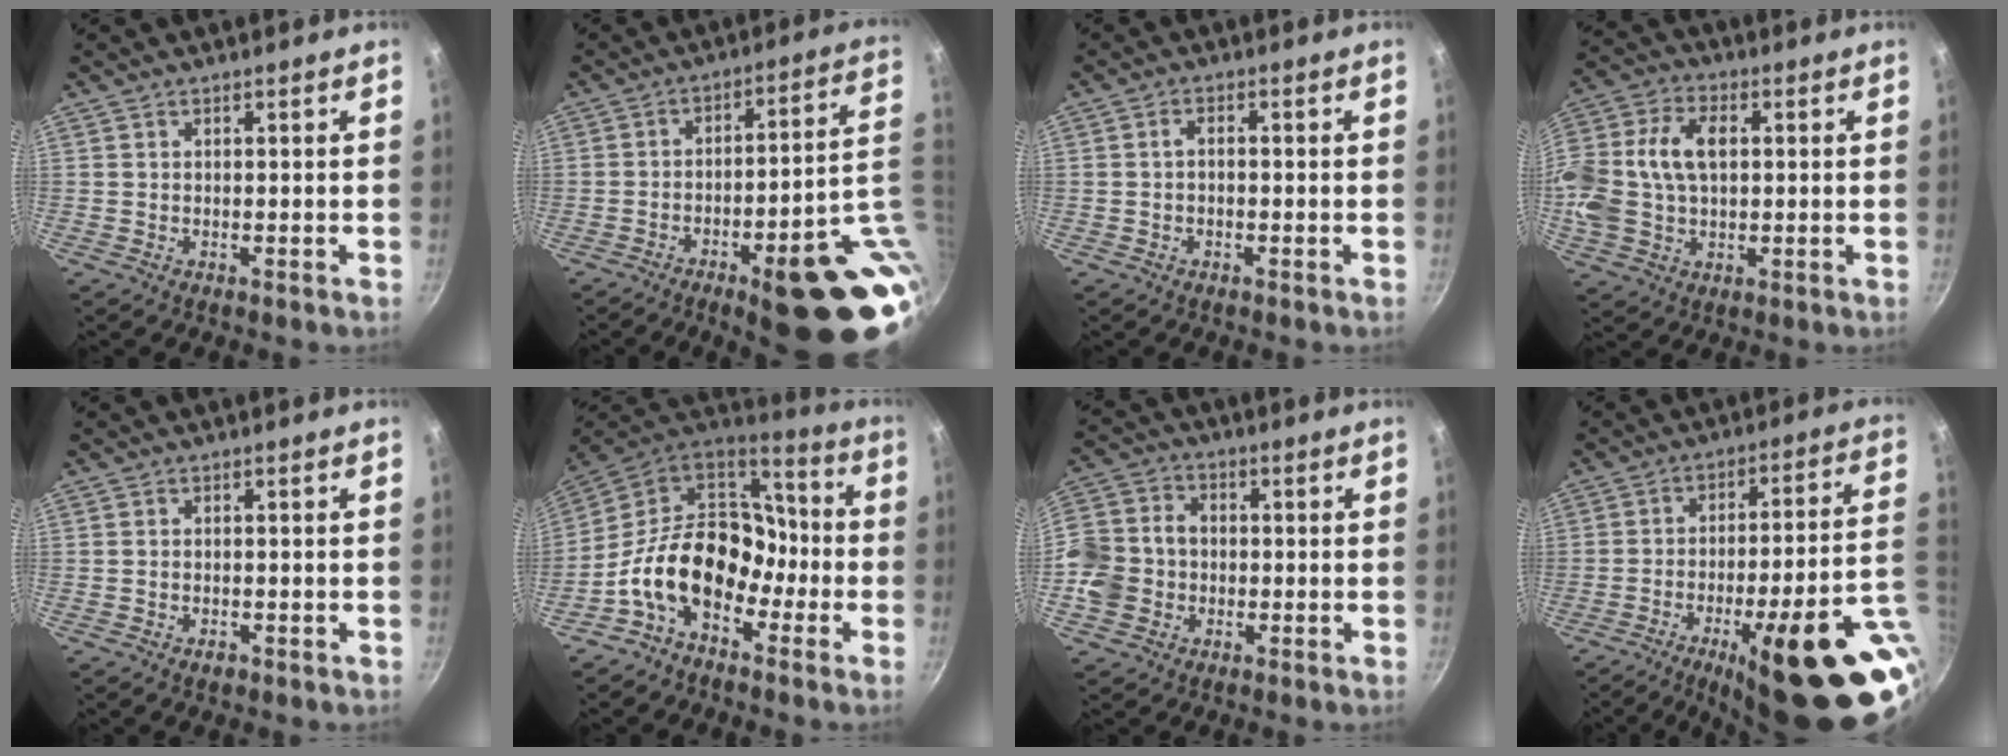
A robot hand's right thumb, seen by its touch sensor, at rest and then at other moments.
{"total": 21.6, "force": [-5.4, 6.6, 19.9], "torque": [-0.199, 0.017, -0.063]}
{"total": 1.9, "force": [-0.5, 1.1, 1.4], "torque": [-0.027, 0.014, -0.011]}
{"total": 18.0, "force": [1.7, 12.3, 13.1], "torque": [-0.282, 0.034, 0.026]}
{"total": 1.5, "force": [-0.9, 0.8, 0.8], "torque": [-0.014, 0.003, -0.013]}
{"total": 18.3, "force": [-6.3, 12.4, 11.8], "torque": [-0.160, 0.070, -0.136]}
{"total": 12.1, "force": [-2.2, 10.2, 6.2], "torque": [-0.110, 0.030, -0.055]}
{"total": 25.7, "force": [-8.9, 6.4, 23.2], "torque": [-0.267, 0.021, -0.115]}